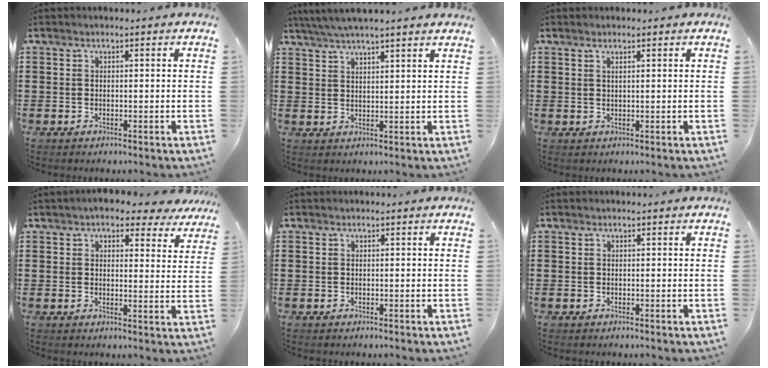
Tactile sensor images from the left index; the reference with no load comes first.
{"total": 4.2, "force": [3.8, -0.5, 1.7], "torque": [-0.043, -0.011, 0.069]}
{"total": 0.9, "force": [0.6, 0.0, 0.7], "torque": [-0.014, -0.001, 0.011]}
{"total": 4.8, "force": [4.2, 1.4, 1.9], "torque": [-0.045, -0.009, 0.074]}
{"total": 0.0}
{"total": 0.0}